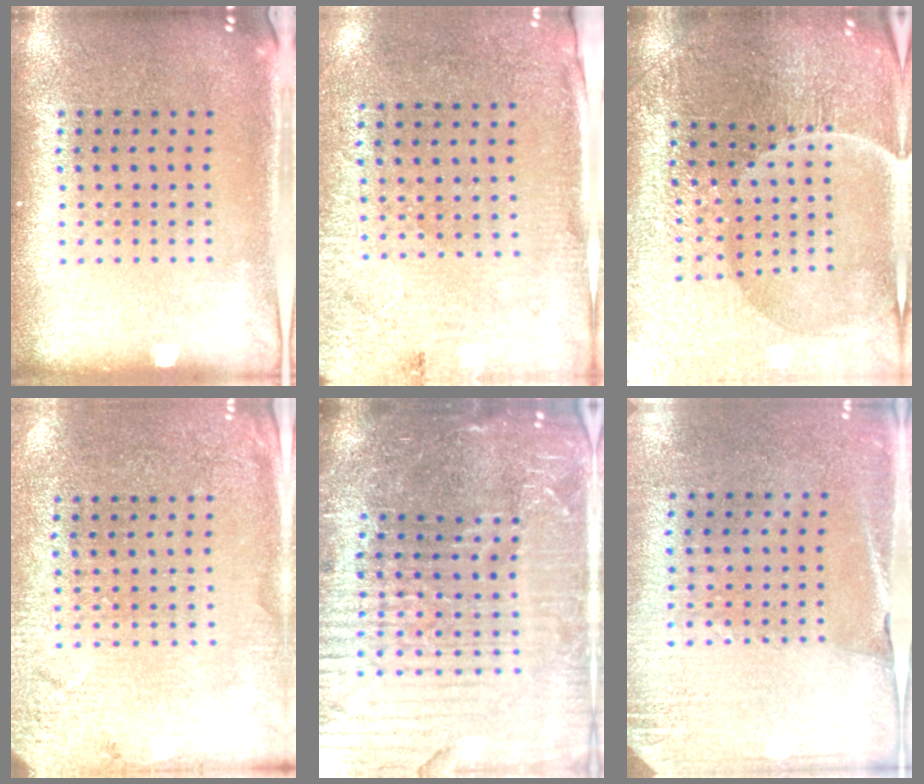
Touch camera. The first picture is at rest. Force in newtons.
{"total": 2.7, "press": 2.3, "slide": 1.5}
{"total": 4.2, "press": 4.1, "slide": 0.7}
{"total": 2.6, "press": 2.6, "slide": 0.4}
{"total": 6.3, "press": 5.6, "slide": 2.9}
{"total": 2.6, "press": 2.4, "slide": 1.0}